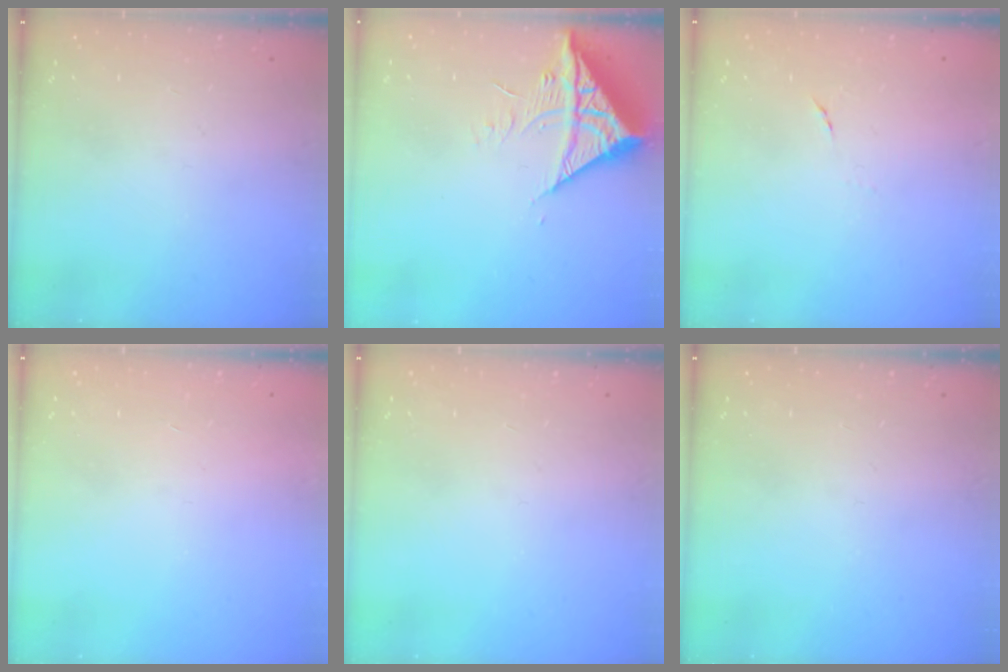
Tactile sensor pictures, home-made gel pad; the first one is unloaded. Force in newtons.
{"total": 10.4, "press": 10.3, "slide": 1.4}
{"total": 4.3, "press": 4.2, "slide": 1.2}
{"total": 1.7, "press": 1.7, "slide": 0.1}
{"total": 0.0}
{"total": 0.0}